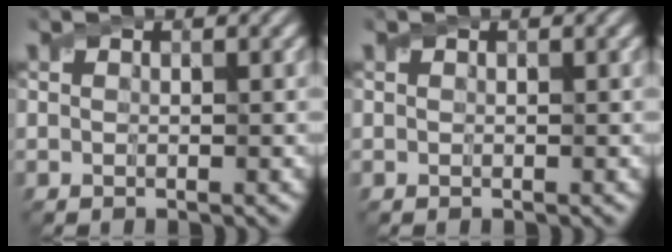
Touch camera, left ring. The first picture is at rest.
{"total": 0.0}